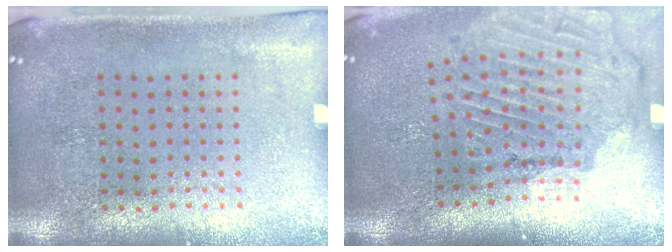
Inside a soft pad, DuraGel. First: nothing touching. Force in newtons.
{"total": 1.9, "press": 1.8, "slide": 0.3}